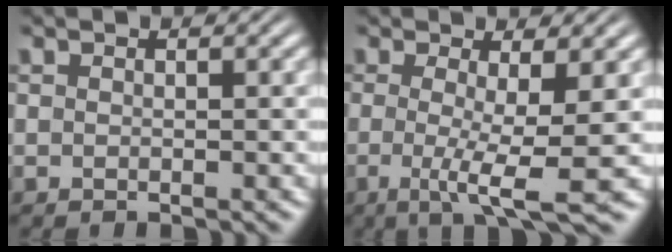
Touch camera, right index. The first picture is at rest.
{"total": 5.2, "force": [-2.5, 0.2, 4.6], "torque": [-0.091, -0.040, -0.026]}